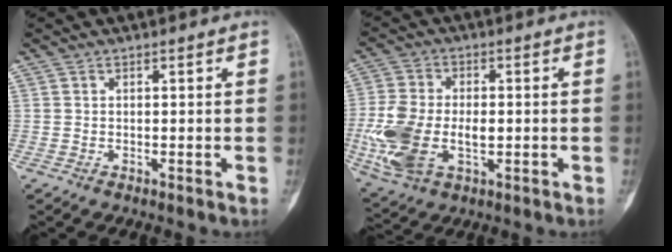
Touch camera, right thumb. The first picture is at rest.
{"total": 14.4, "force": [-2.4, 8.9, 11.1], "torque": [-0.236, 0.004, -0.036]}